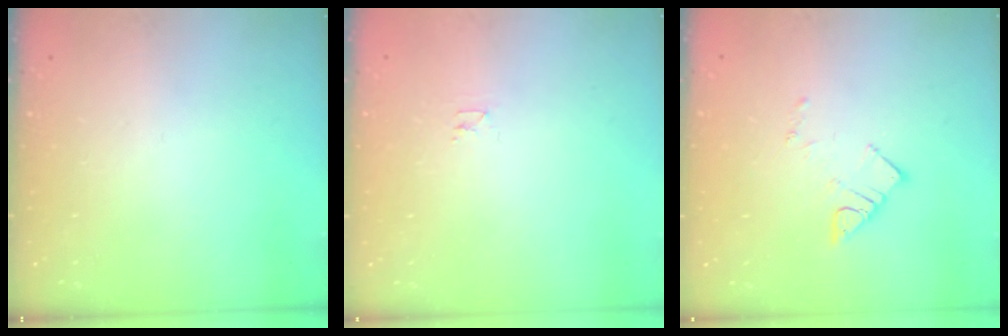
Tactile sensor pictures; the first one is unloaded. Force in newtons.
{"total": 2.4, "press": 2.4, "slide": 0.3}
{"total": 5.9, "press": 5.9, "slide": 0.3}